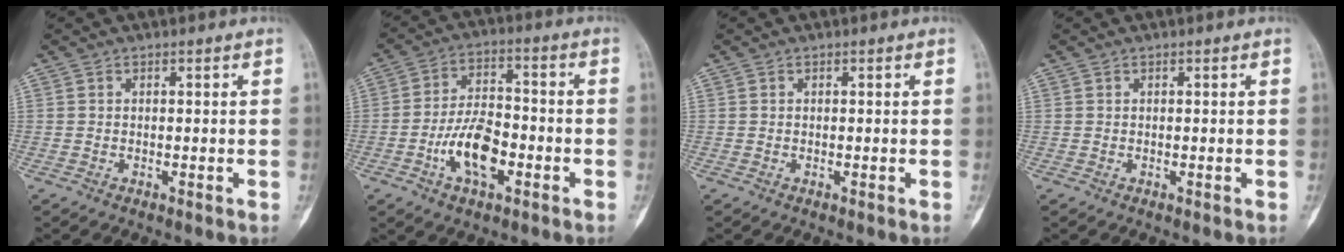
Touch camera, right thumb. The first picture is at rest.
{"total": 11.0, "force": [-3.8, 5.6, 8.7], "torque": [-0.148, 0.028, -0.070]}
{"total": 0.0}
{"total": 0.0}